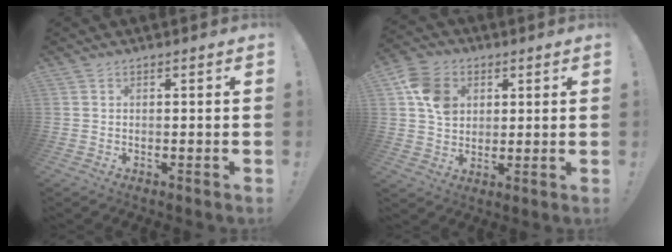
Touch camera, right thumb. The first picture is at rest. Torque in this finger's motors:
{"motor_torque": [1.14, 1.36, 0.40, 0.56, 0.13]}